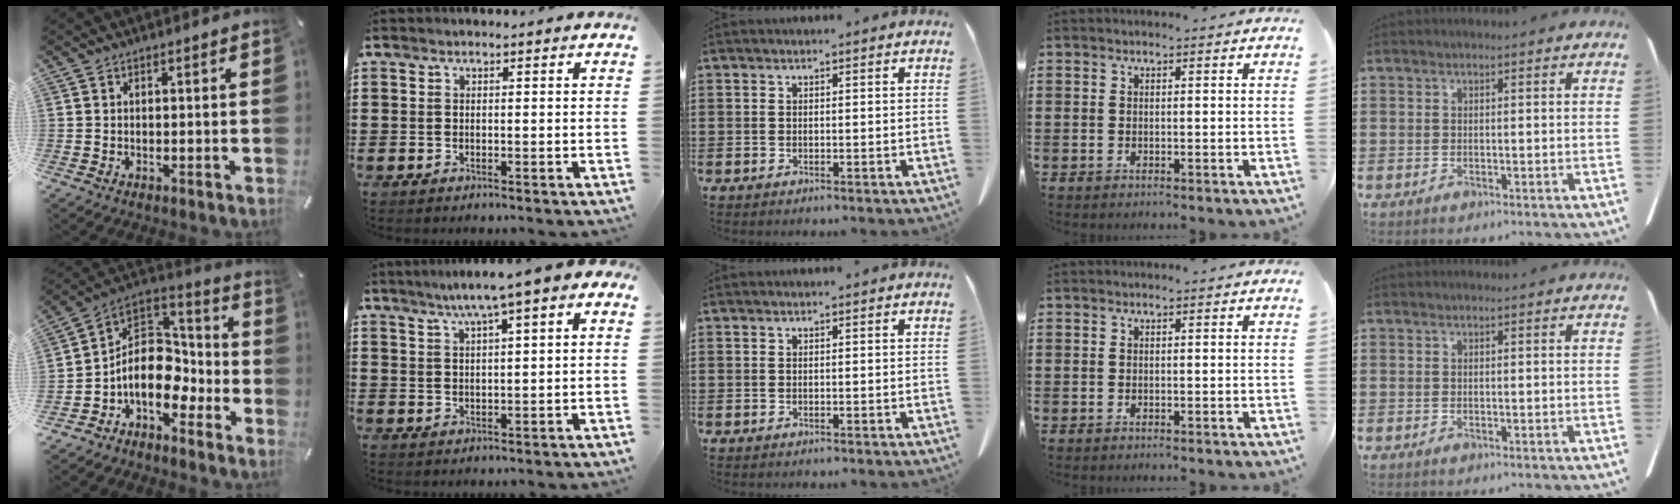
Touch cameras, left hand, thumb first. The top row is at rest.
{"thumb": {"total": 12.2, "force": [-4.2, 9.6, 6.4], "torque": [-0.113, -0.002, -0.074]}, "index": {"total": 4.0, "force": [1.9, 0.4, 3.5], "torque": [-0.070, -0.007, 0.026]}}